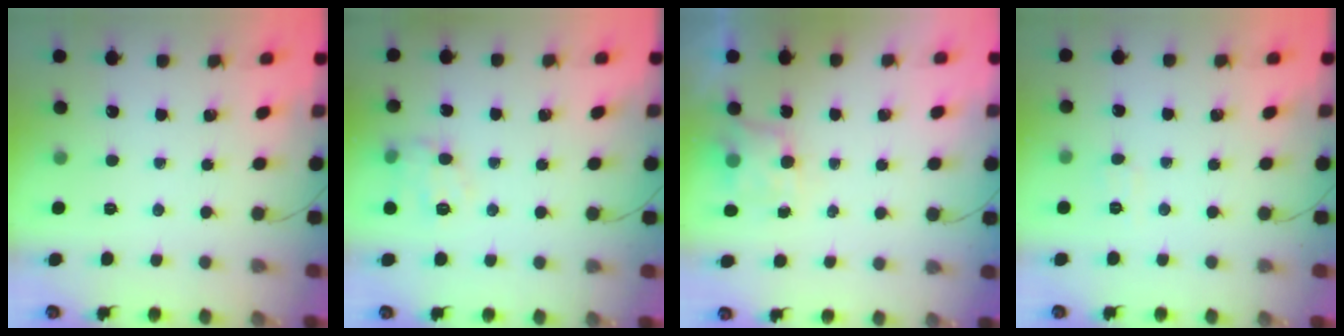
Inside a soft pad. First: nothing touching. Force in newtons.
{"total": 10.6, "press": 10.6, "slide": 0.3}
{"total": 4.9, "press": 4.9, "slide": 0.6}
{"total": 4.2, "press": 4.0, "slide": 1.3}